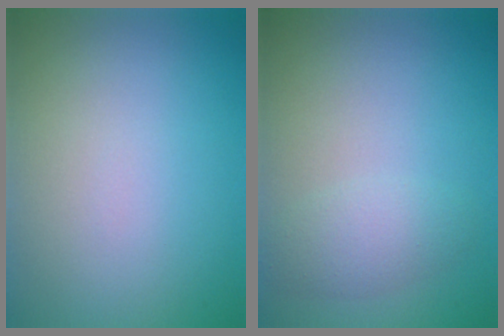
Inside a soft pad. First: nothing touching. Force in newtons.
{"total": 2.2, "press": 2.2, "slide": 0.0}